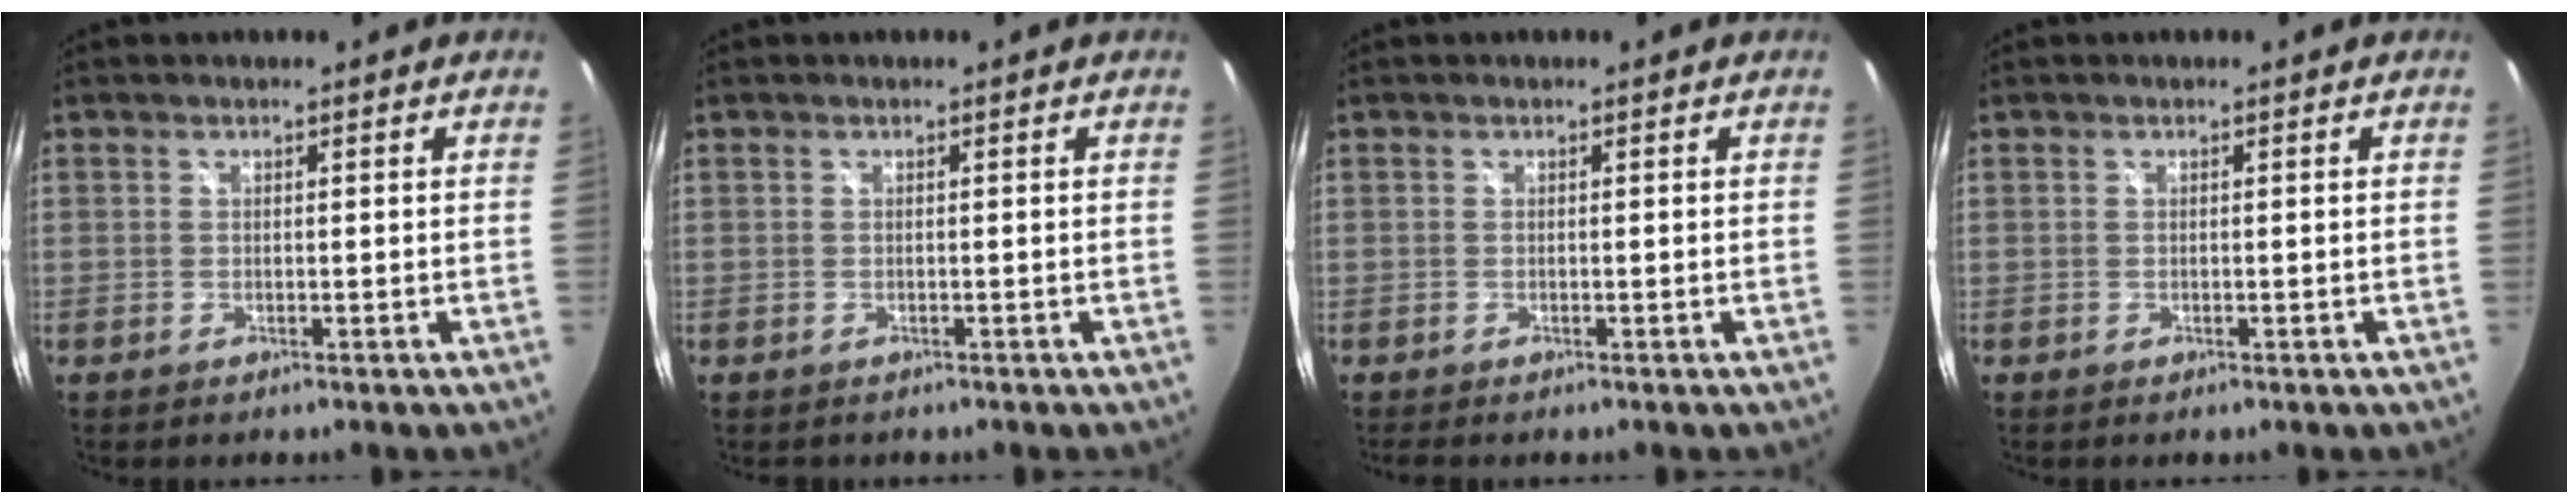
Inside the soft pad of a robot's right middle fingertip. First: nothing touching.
{"total": 0.5, "force": [-0.3, 0.4, 0.0], "torque": [-0.002, -0.003, -0.004]}
{"total": 0.5, "force": [-0.4, 0.0, 0.3], "torque": [-0.007, -0.001, -0.007]}
{"total": 0.0}